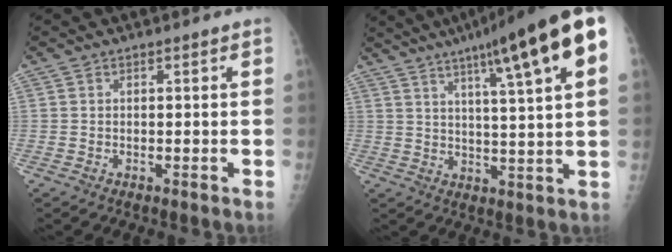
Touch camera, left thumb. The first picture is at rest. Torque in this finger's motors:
{"motor_torque": [0.54, 0.70, 2.07, -0.70, 0.20]}